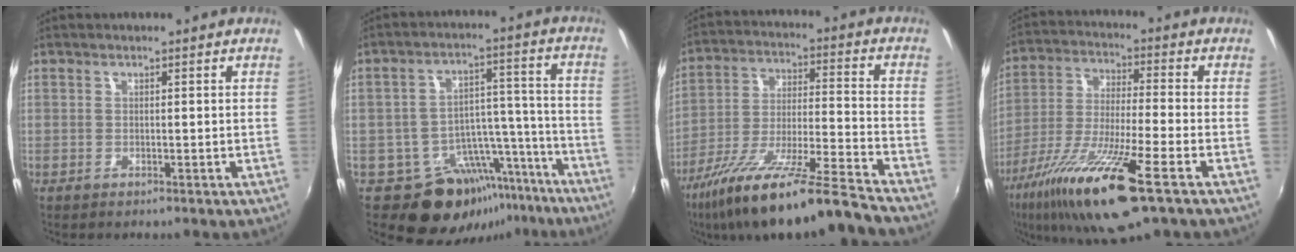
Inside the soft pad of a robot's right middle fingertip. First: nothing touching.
{"total": 15.6, "force": [-11.0, 9.7, 5.4], "torque": [-0.088, 0.048, -0.137]}
{"total": 20.1, "force": [-16.0, 0.3, 12.1], "torque": [-0.222, -0.044, -0.275]}
{"total": 18.3, "force": [-10.5, 2.3, 14.7], "torque": [-0.296, -0.046, -0.197]}